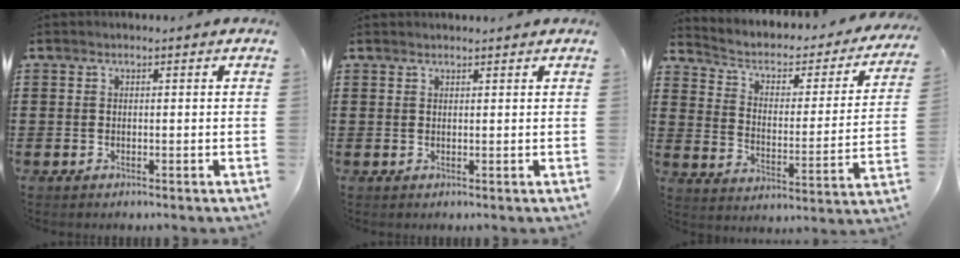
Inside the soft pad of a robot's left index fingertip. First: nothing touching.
{"total": 0.9, "force": [0.8, -0.1, 0.2], "torque": [-0.005, -0.003, 0.017]}
{"total": 3.0, "force": [1.3, 2.0, 1.8], "torque": [-0.049, -0.014, 0.010]}